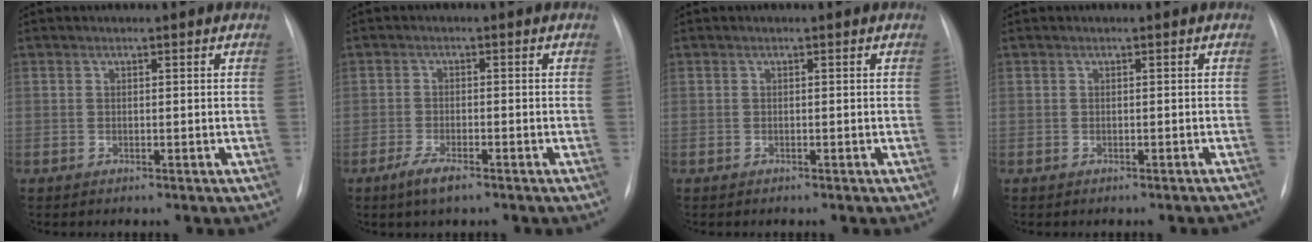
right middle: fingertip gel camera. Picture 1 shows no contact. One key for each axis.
{"total": 3.5, "fx": -2.4, "fy": 0.8, "fz": 2.4, "tx": -0.056, "ty": -0.005, "tz": -0.045}
{"total": 0.7, "fx": -0.6, "fy": 0.2, "fz": 0.3, "tx": -0.011, "ty": -0.001, "tz": -0.006}
{"total": 3.4, "fx": -3.1, "fy": 0.8, "fz": 1.0, "tx": -0.009, "ty": 0.002, "tz": -0.034}